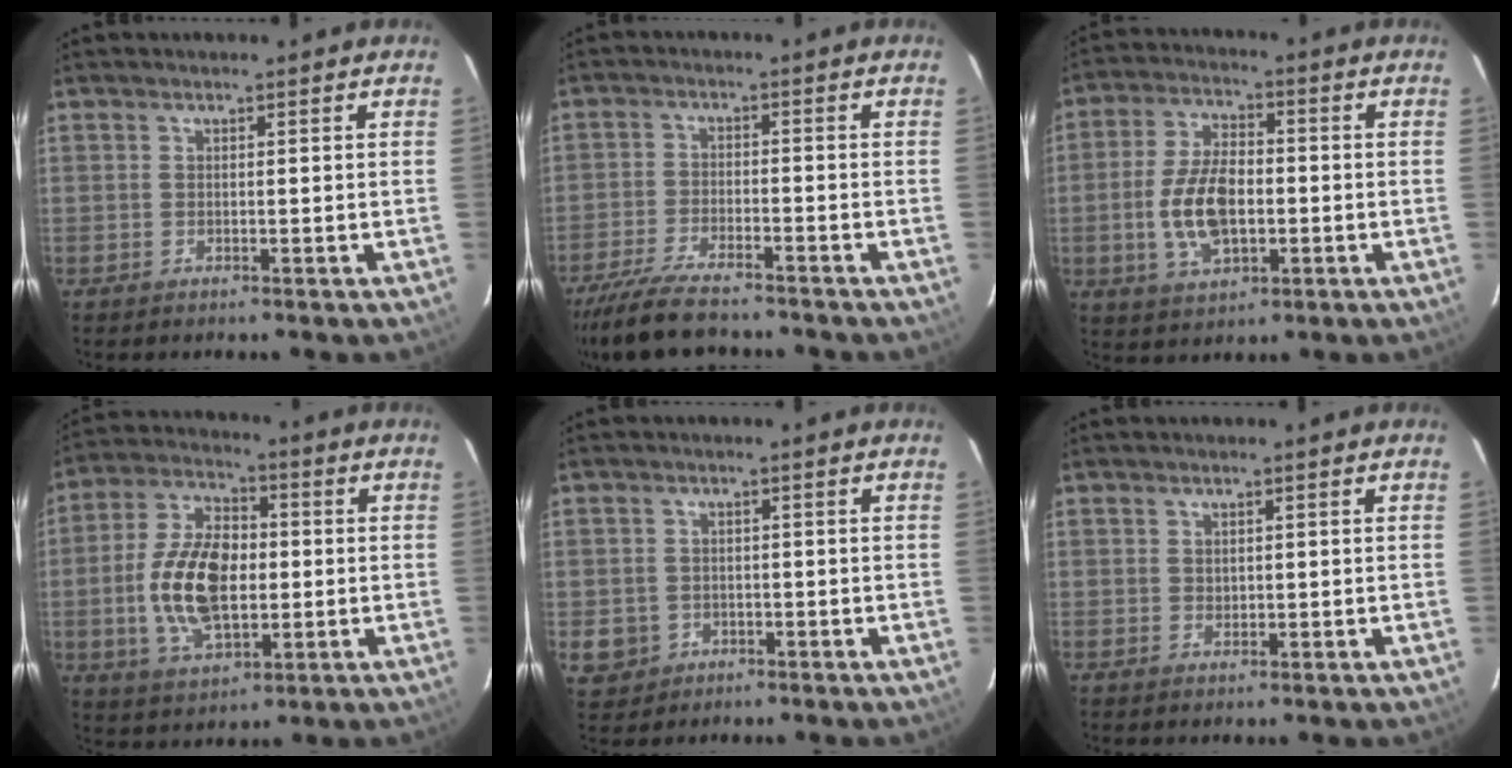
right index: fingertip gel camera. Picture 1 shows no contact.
{"total": 13.1, "force": [-11.3, 2.9, 6.0], "torque": [-0.143, -0.024, -0.195]}
{"total": 12.0, "force": [-2.0, 6.5, 9.9], "torque": [-0.198, 0.004, -0.031]}
{"total": 15.9, "force": [-1.6, 9.1, 12.9], "torque": [-0.257, 0.008, -0.024]}
{"total": 1.6, "force": [-0.2, 1.5, 0.2], "torque": [-0.004, 0.000, -0.001]}
{"total": 1.0, "force": [0.2, 1.0, 0.2], "torque": [0.000, 0.001, 0.005]}